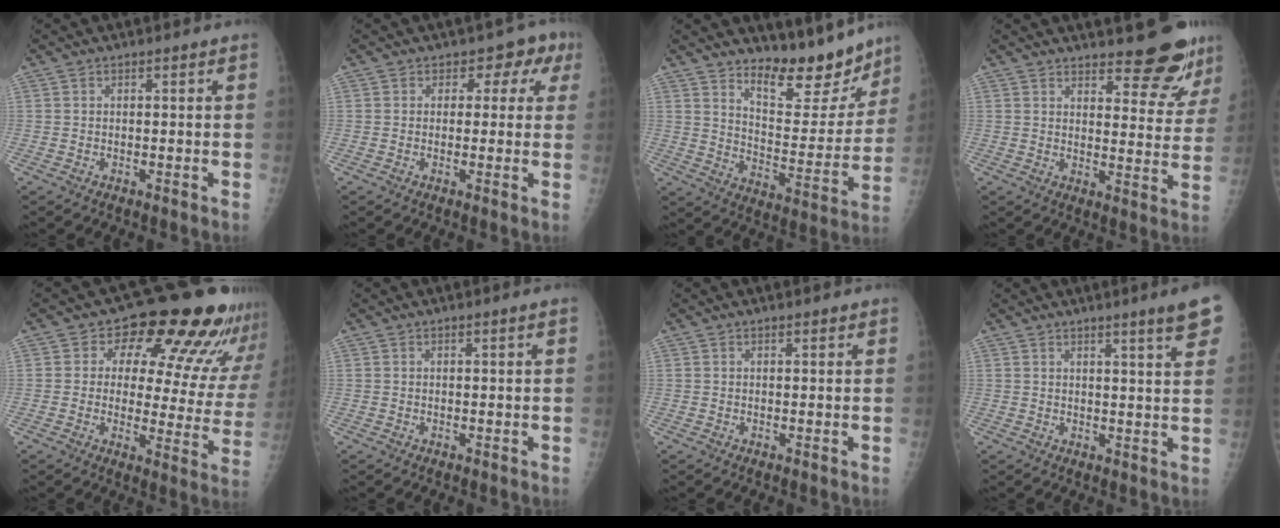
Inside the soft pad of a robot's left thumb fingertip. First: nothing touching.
{"total": 4.8, "force": [1.8, 3.7, 2.6], "torque": [0.014, 0.002, 0.010]}
{"total": 15.4, "force": [13.1, 4.9, 6.5], "torque": [-0.047, -0.110, 0.201]}
{"total": 11.6, "force": [9.7, 2.8, 5.7], "torque": [-0.041, -0.076, 0.120]}
{"total": 19.4, "force": [11.9, 9.0, 12.4], "torque": [-0.104, -0.051, 0.134]}
{"total": 0.9, "force": [0.6, -0.2, 0.7], "torque": [-0.013, -0.001, 0.012]}
{"total": 1.3, "force": [1.0, 0.3, 0.7], "torque": [-0.010, -0.005, 0.014]}
{"total": 7.3, "force": [4.8, 0.0, 5.6], "torque": [-0.064, -0.021, 0.058]}